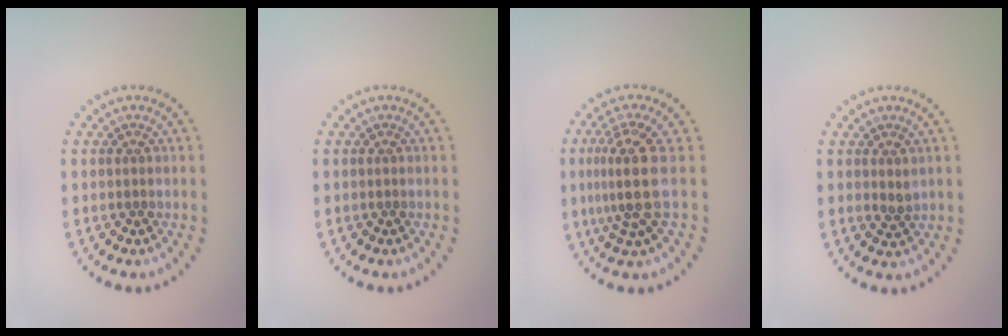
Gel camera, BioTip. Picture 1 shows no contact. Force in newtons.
{"total": 0.0}
{"total": 4.0, "press": 3.0, "slide": 2.6}
{"total": 1.0, "press": 0.9, "slide": 0.4}